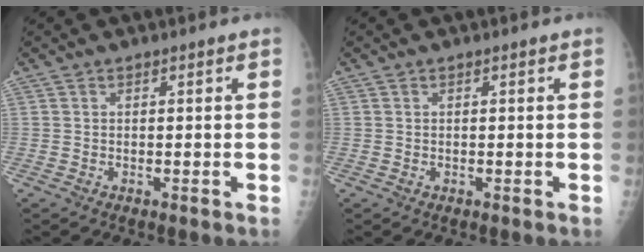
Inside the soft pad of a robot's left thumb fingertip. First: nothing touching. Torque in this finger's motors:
{"motor_torque": [-0.49, -0.09, 0.15, 0.06, 0.03]}